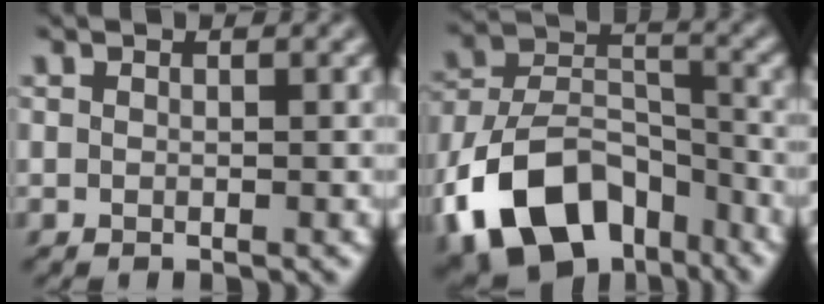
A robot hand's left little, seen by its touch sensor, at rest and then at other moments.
{"total": 12.3, "force": [-7.1, 7.3, 6.9], "torque": [-0.134, 0.007, -0.137]}